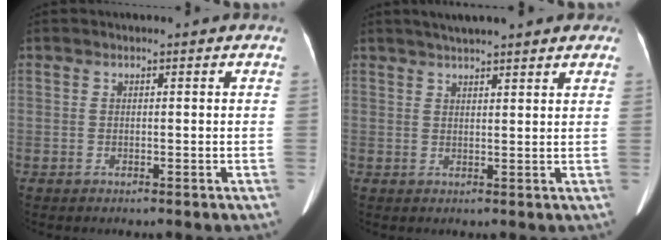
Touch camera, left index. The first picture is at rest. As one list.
[{"total": 10.5, "force": [8.8, 1.7, 5.5], "torque": [-0.071, 0.034, 0.112]}]